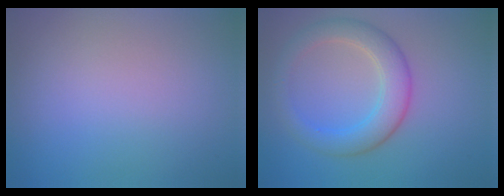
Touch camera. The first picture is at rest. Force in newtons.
{"total": 4.3, "press": 4.3, "slide": 0.1}